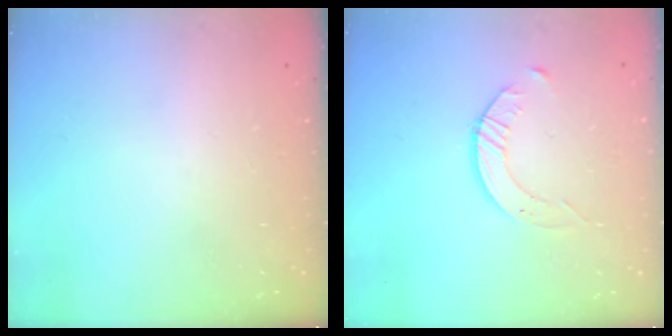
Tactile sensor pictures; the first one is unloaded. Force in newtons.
{"total": 3.5, "press": 3.5, "slide": 0.5}